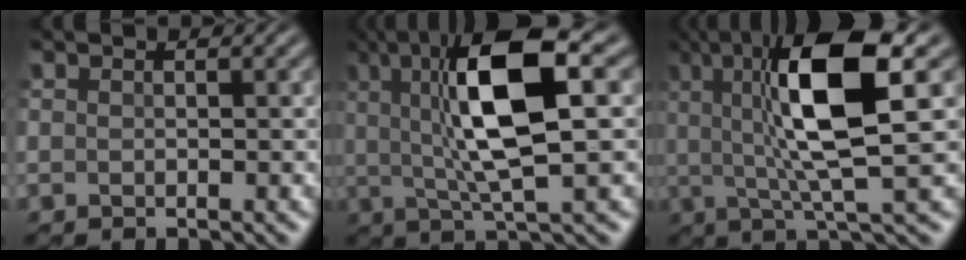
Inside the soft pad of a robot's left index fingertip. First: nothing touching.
{"total": 10.2, "force": [2.1, 2.5, 9.6], "torque": [-0.172, 0.012, 0.034]}
{"total": 9.5, "force": [2.1, 1.6, 9.1], "torque": [-0.164, 0.005, 0.038]}